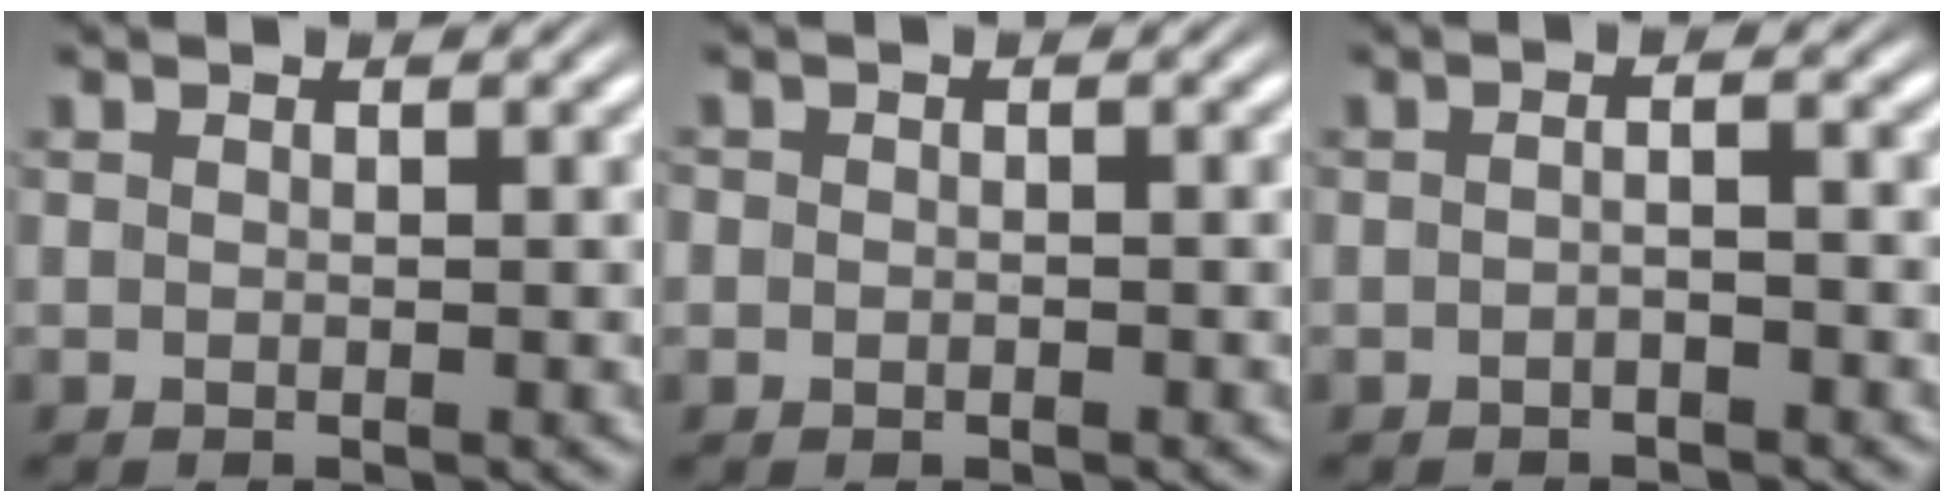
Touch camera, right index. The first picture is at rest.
{"total": 1.1, "force": [-0.3, 1.0, 0.3], "torque": [-0.016, -0.005, -0.006]}
{"total": 1.3, "force": [-0.9, 0.2, 1.0], "torque": [-0.013, 0.003, -0.020]}